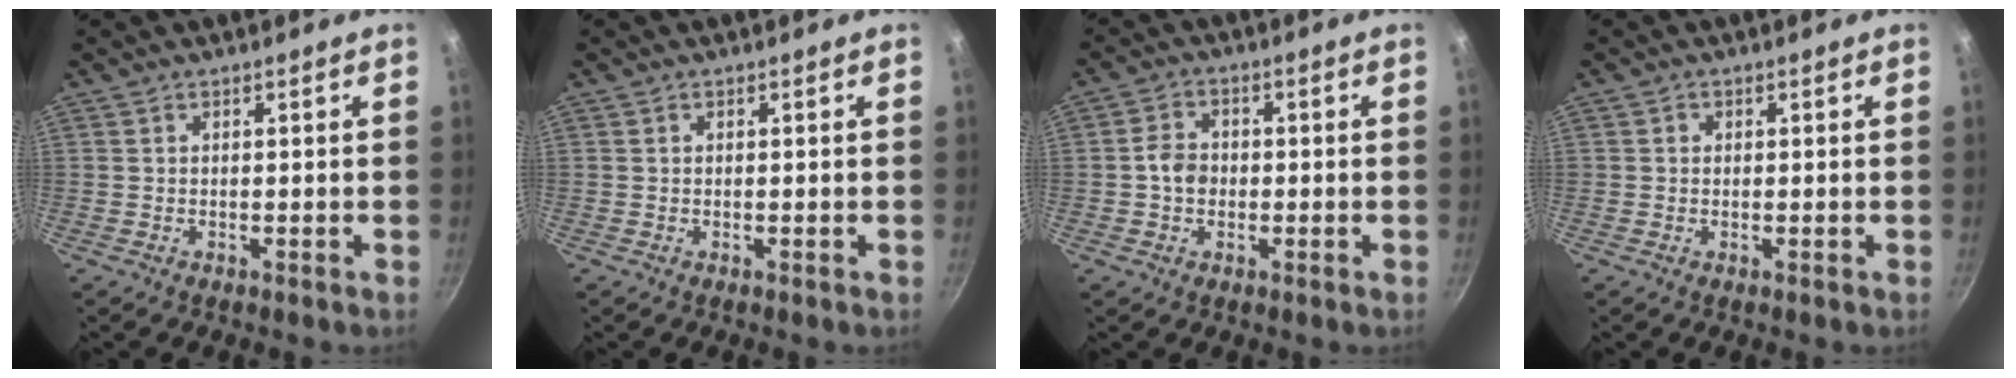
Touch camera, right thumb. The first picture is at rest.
{"total": 0.0}
{"total": 4.4, "force": [-0.6, 3.6, 2.5], "torque": [-0.028, 0.017, -0.017]}
{"total": 0.9, "force": [0.1, 0.8, 0.1], "torque": [0.003, 0.002, -0.001]}